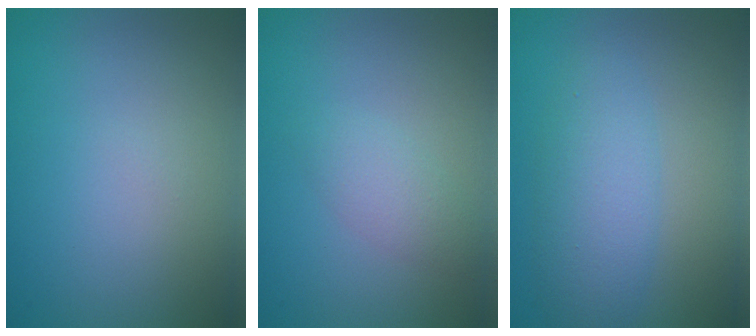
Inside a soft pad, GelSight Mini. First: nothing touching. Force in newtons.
{"total": 1.8, "press": 1.8, "slide": 0.0}
{"total": 4.2, "press": 4.2, "slide": 0.2}